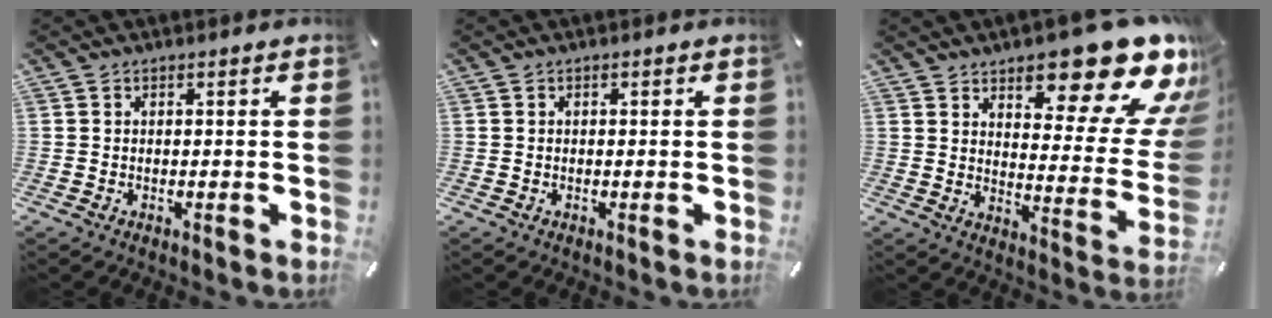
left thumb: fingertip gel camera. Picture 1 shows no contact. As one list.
[{"total": 0.0}, {"total": 20.8, "force": [14.2, 8.1, 12.9], "torque": [-0.155, -0.117, 0.231]}]